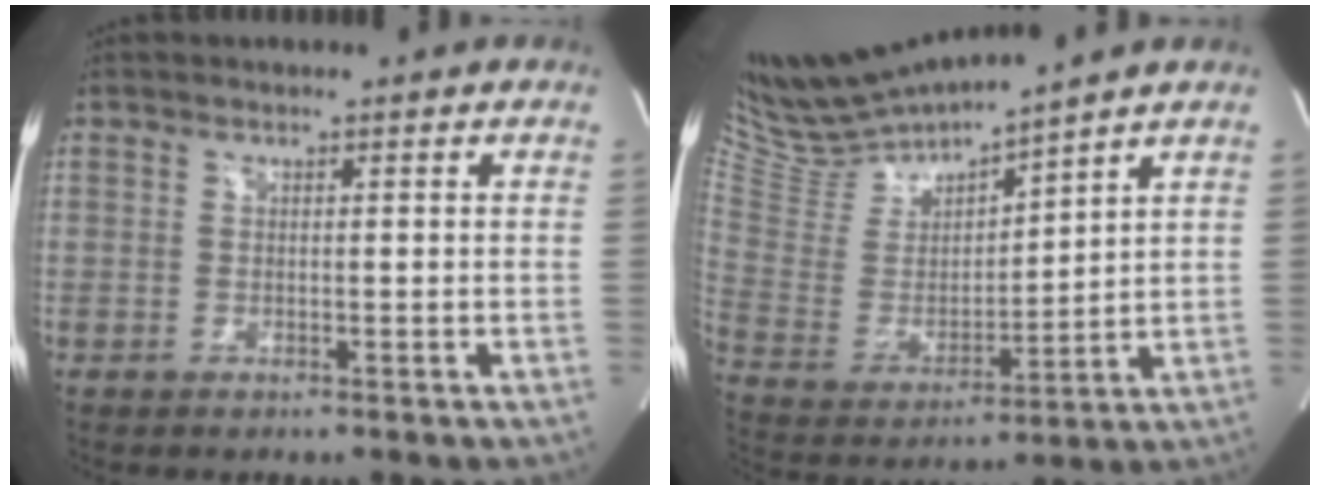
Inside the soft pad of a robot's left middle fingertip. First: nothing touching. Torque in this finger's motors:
{"motor_torque": [0.04, -0.04, -0.11, 0.01]}